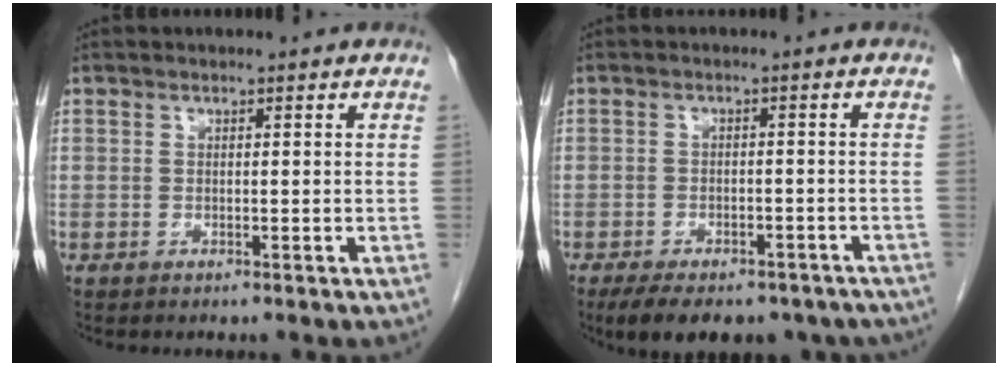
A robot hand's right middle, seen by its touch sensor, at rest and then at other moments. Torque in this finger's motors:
{"motor_torque": [0.14, -0.13, 0.10, 0.07]}